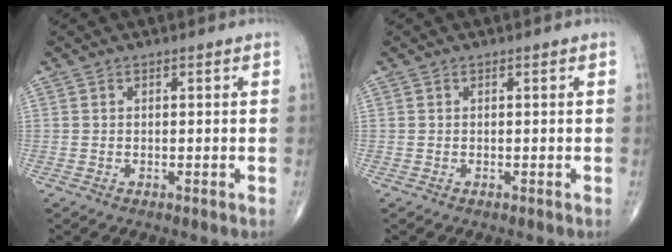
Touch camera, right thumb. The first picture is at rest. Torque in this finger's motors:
{"motor_torque": [-0.03, 0.03, -0.01, 0.01, 0.00]}